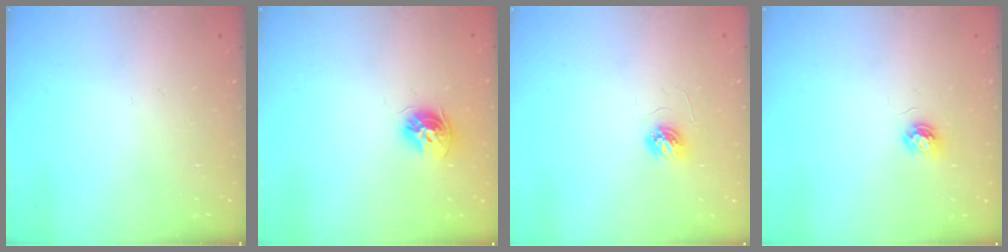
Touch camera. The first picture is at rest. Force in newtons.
{"total": 8.9, "press": 8.8, "slide": 1.2}
{"total": 3.7, "press": 3.7, "slide": 0.3}
{"total": 3.7, "press": 3.7, "slide": 0.4}